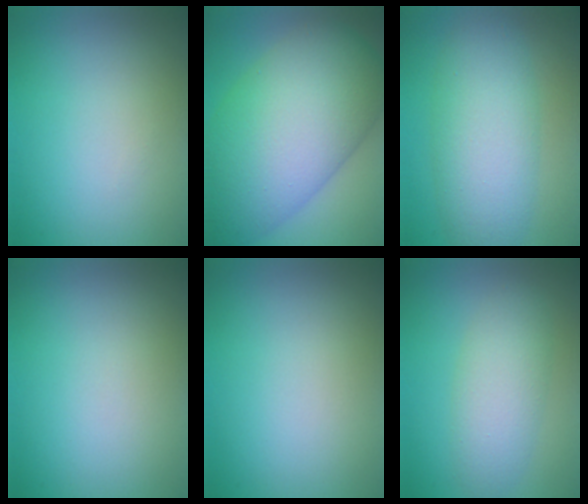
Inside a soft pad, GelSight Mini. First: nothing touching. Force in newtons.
{"total": 15.1, "press": 15.1, "slide": 0.2}
{"total": 7.2, "press": 7.2, "slide": 0.2}
{"total": 0.0}
{"total": 0.0}
{"total": 4.0, "press": 4.0, "slide": 0.1}